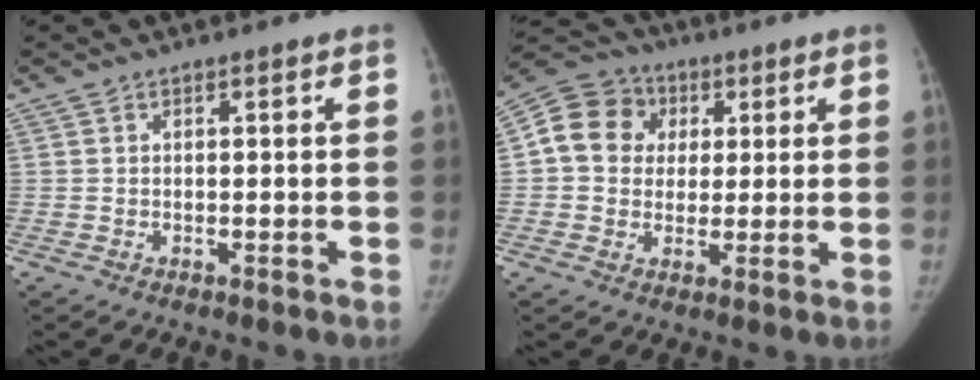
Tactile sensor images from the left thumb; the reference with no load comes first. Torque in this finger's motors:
{"motor_torque": [-0.14, 0.25, 0.70, -0.38, 0.03]}